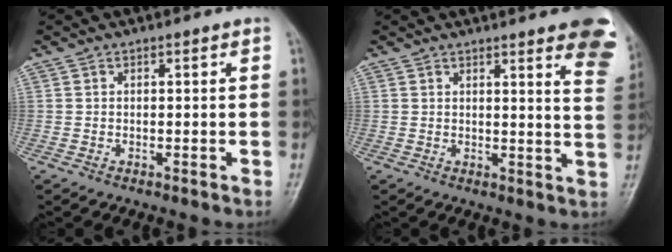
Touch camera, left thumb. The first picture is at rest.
{"total": 13.0, "force": [8.6, 2.5, 9.4], "torque": [-0.084, -0.039, 0.079]}